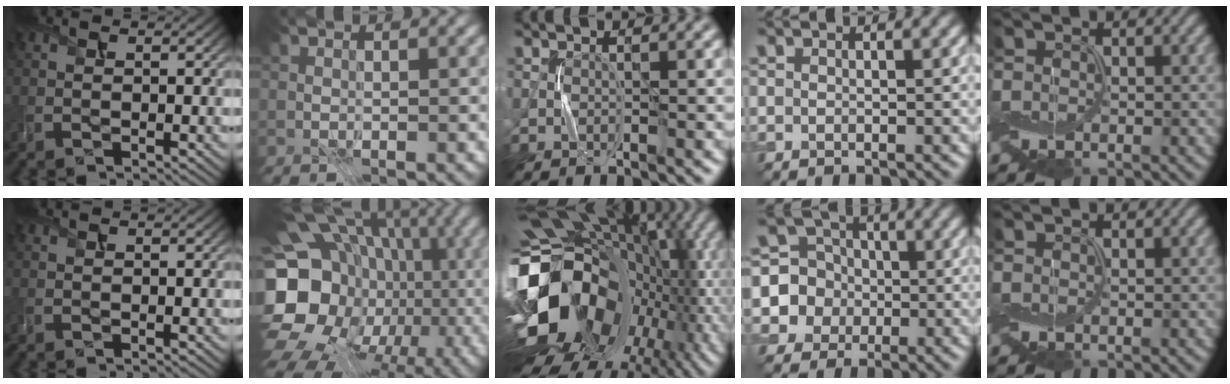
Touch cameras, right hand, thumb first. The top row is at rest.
{"index": {"total": 23.0, "force": [-3.8, 20.2, 10.2], "torque": [-0.209, 0.001, -0.090]}, "middle": {"total": 17.7, "force": [-3.7, 12.6, 11.9], "torque": [-0.234, -0.029, -0.041]}, "ring": {"total": 5.7, "force": [-0.9, 5.7, 0.2], "torque": [0.008, 0.029, -0.036]}}